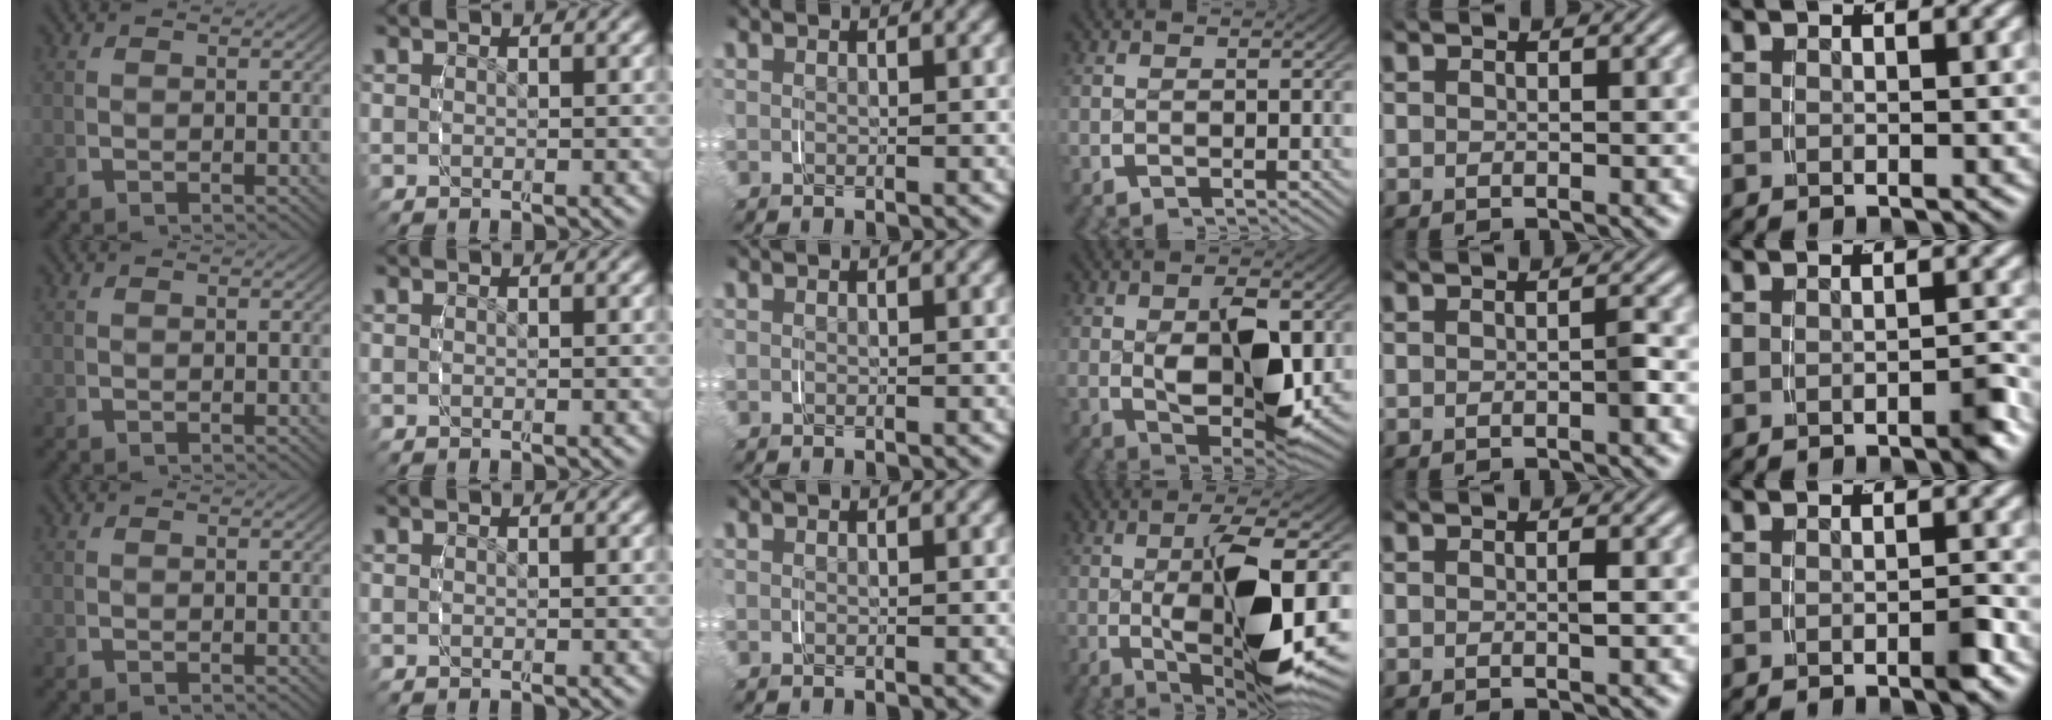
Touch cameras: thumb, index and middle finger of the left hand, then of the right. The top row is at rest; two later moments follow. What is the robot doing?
{"motion": "grasp_and_lifting", "object": "jar lid"}